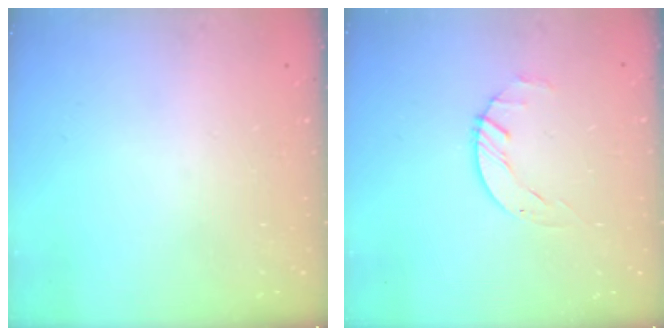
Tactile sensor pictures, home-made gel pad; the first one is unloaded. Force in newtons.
{"total": 1.8, "press": 1.8, "slide": 0.3}